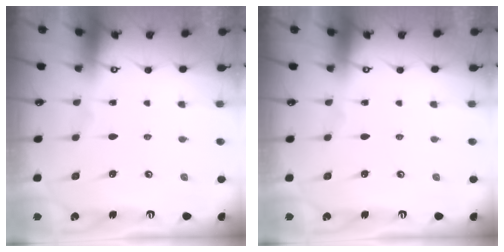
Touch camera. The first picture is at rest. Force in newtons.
{"total": 0.0}